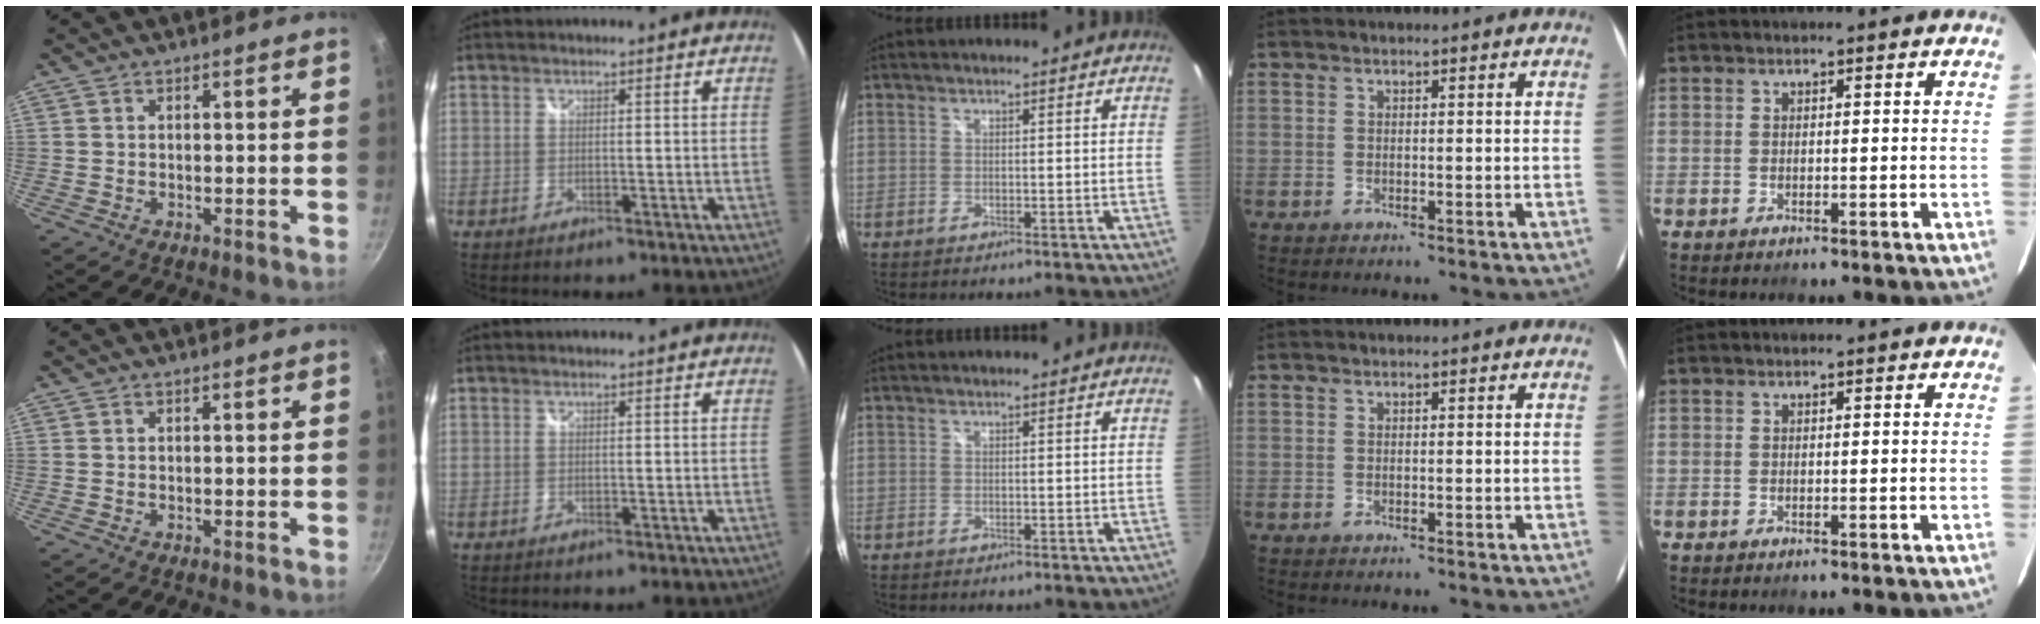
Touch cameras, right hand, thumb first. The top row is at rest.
{}